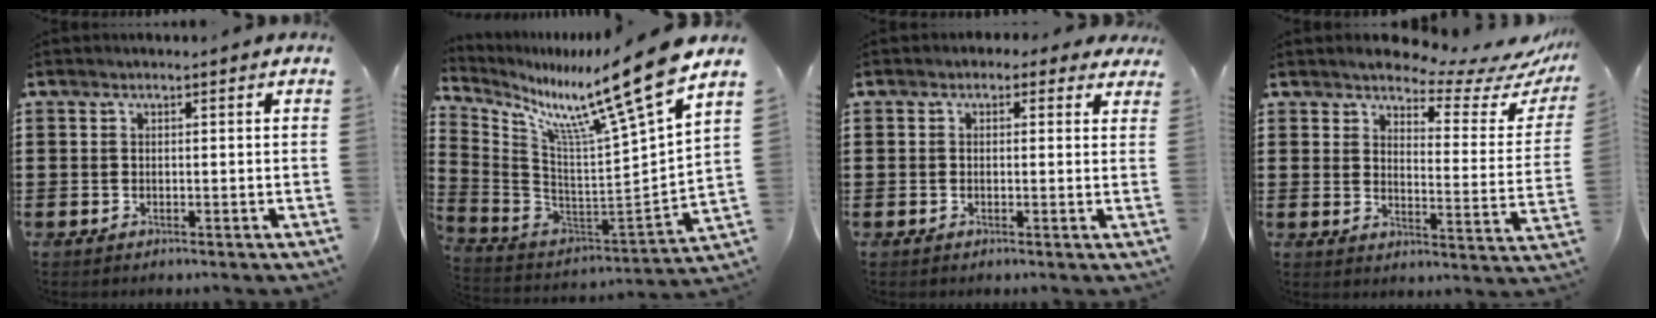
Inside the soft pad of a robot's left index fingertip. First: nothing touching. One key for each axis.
{"total": 13.4, "fx": 10.3, "fy": -0.8, "fz": 8.5, "tx": -0.168, "ty": -0.086, "tz": 0.157}
{"total": 1.4, "fx": 0.4, "fy": 1.2, "fz": 0.5, "tx": -0.007, "ty": 0.005, "tz": 0.003}
{"total": 6.0, "fx": 5.5, "fy": 0.9, "fz": 2.2, "tx": -0.043, "ty": -0.039, "tz": 0.091}